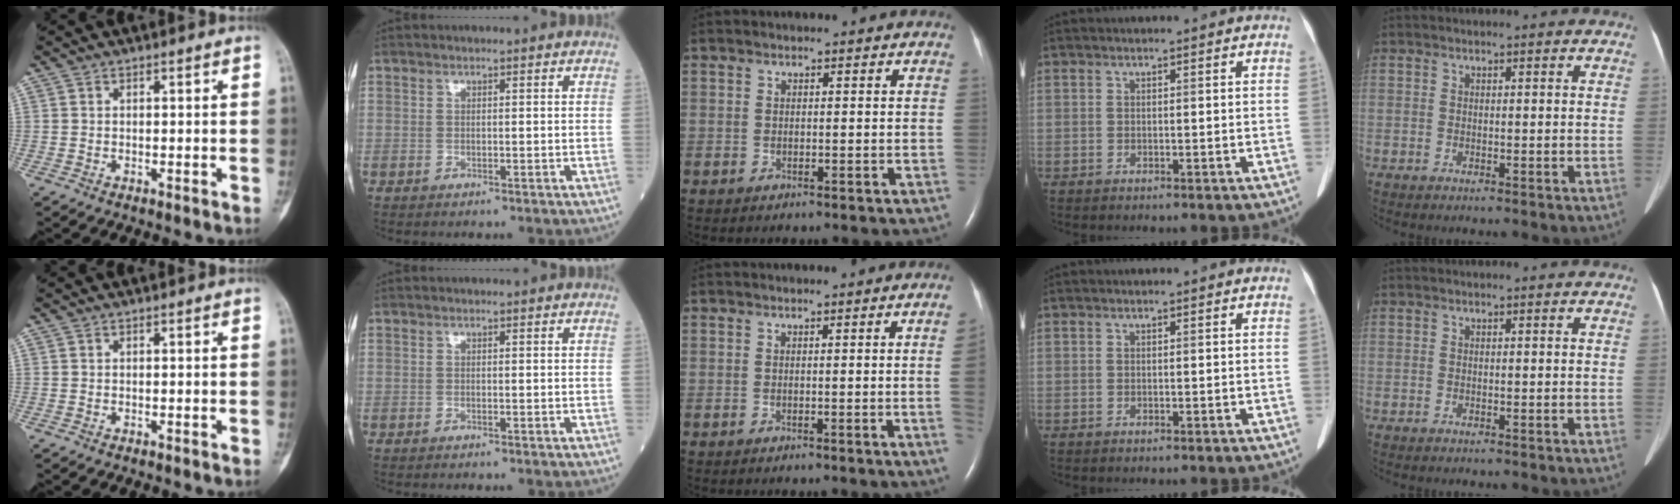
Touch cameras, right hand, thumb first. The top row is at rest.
{"middle": {"total": 2.6, "force": [-0.1, -1.2, 2.3], "torque": [-0.031, -0.004, 0.002]}}